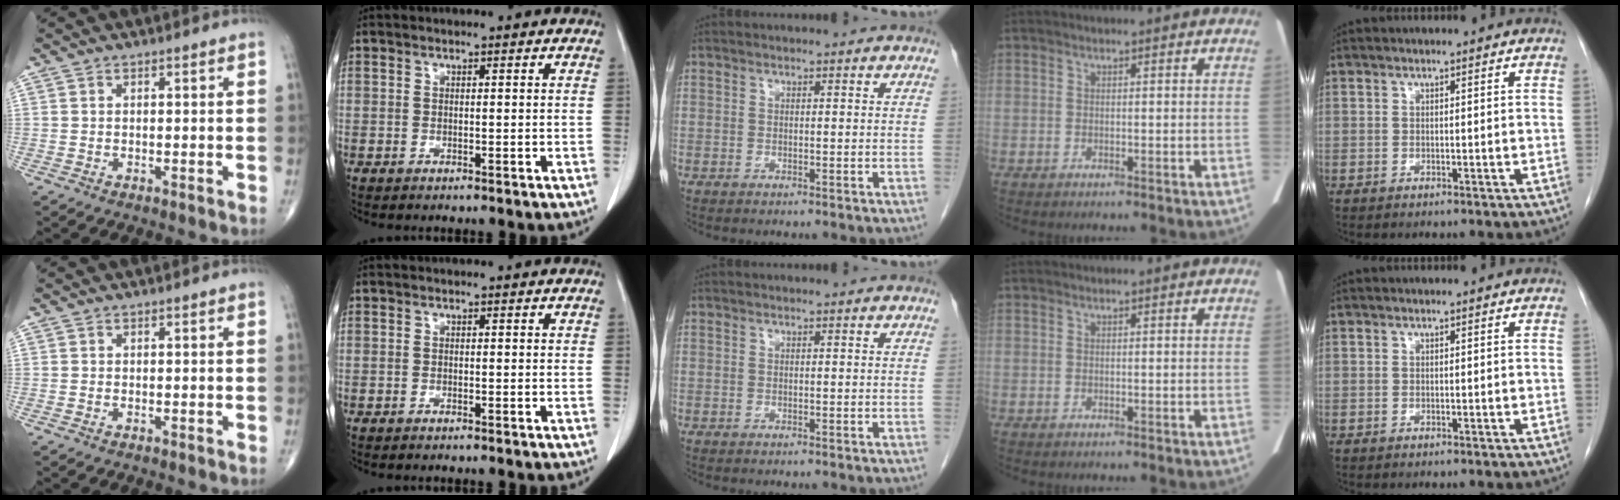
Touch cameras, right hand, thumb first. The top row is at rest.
{}